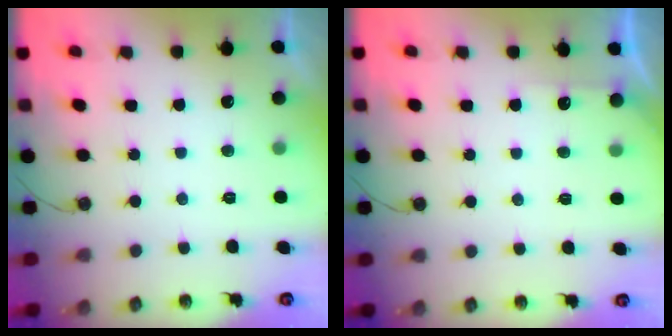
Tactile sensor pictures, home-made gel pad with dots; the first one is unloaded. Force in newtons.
{"total": 3.1, "press": 3.1, "slide": 0.4}